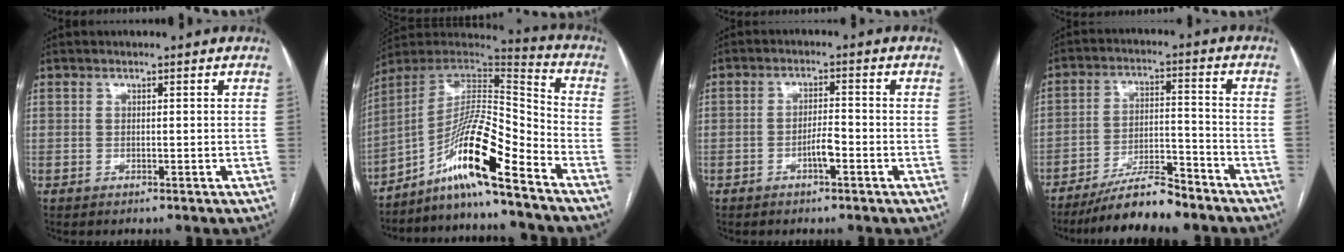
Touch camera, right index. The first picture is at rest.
{"total": 14.8, "force": [-9.4, 0.6, 11.4], "torque": [-0.211, 0.014, -0.167]}
{"total": 3.1, "force": [-1.4, 0.7, 2.6], "torque": [-0.046, 0.003, -0.024]}
{"total": 9.8, "force": [-8.4, 1.6, 4.8], "torque": [-0.079, 0.001, -0.147]}